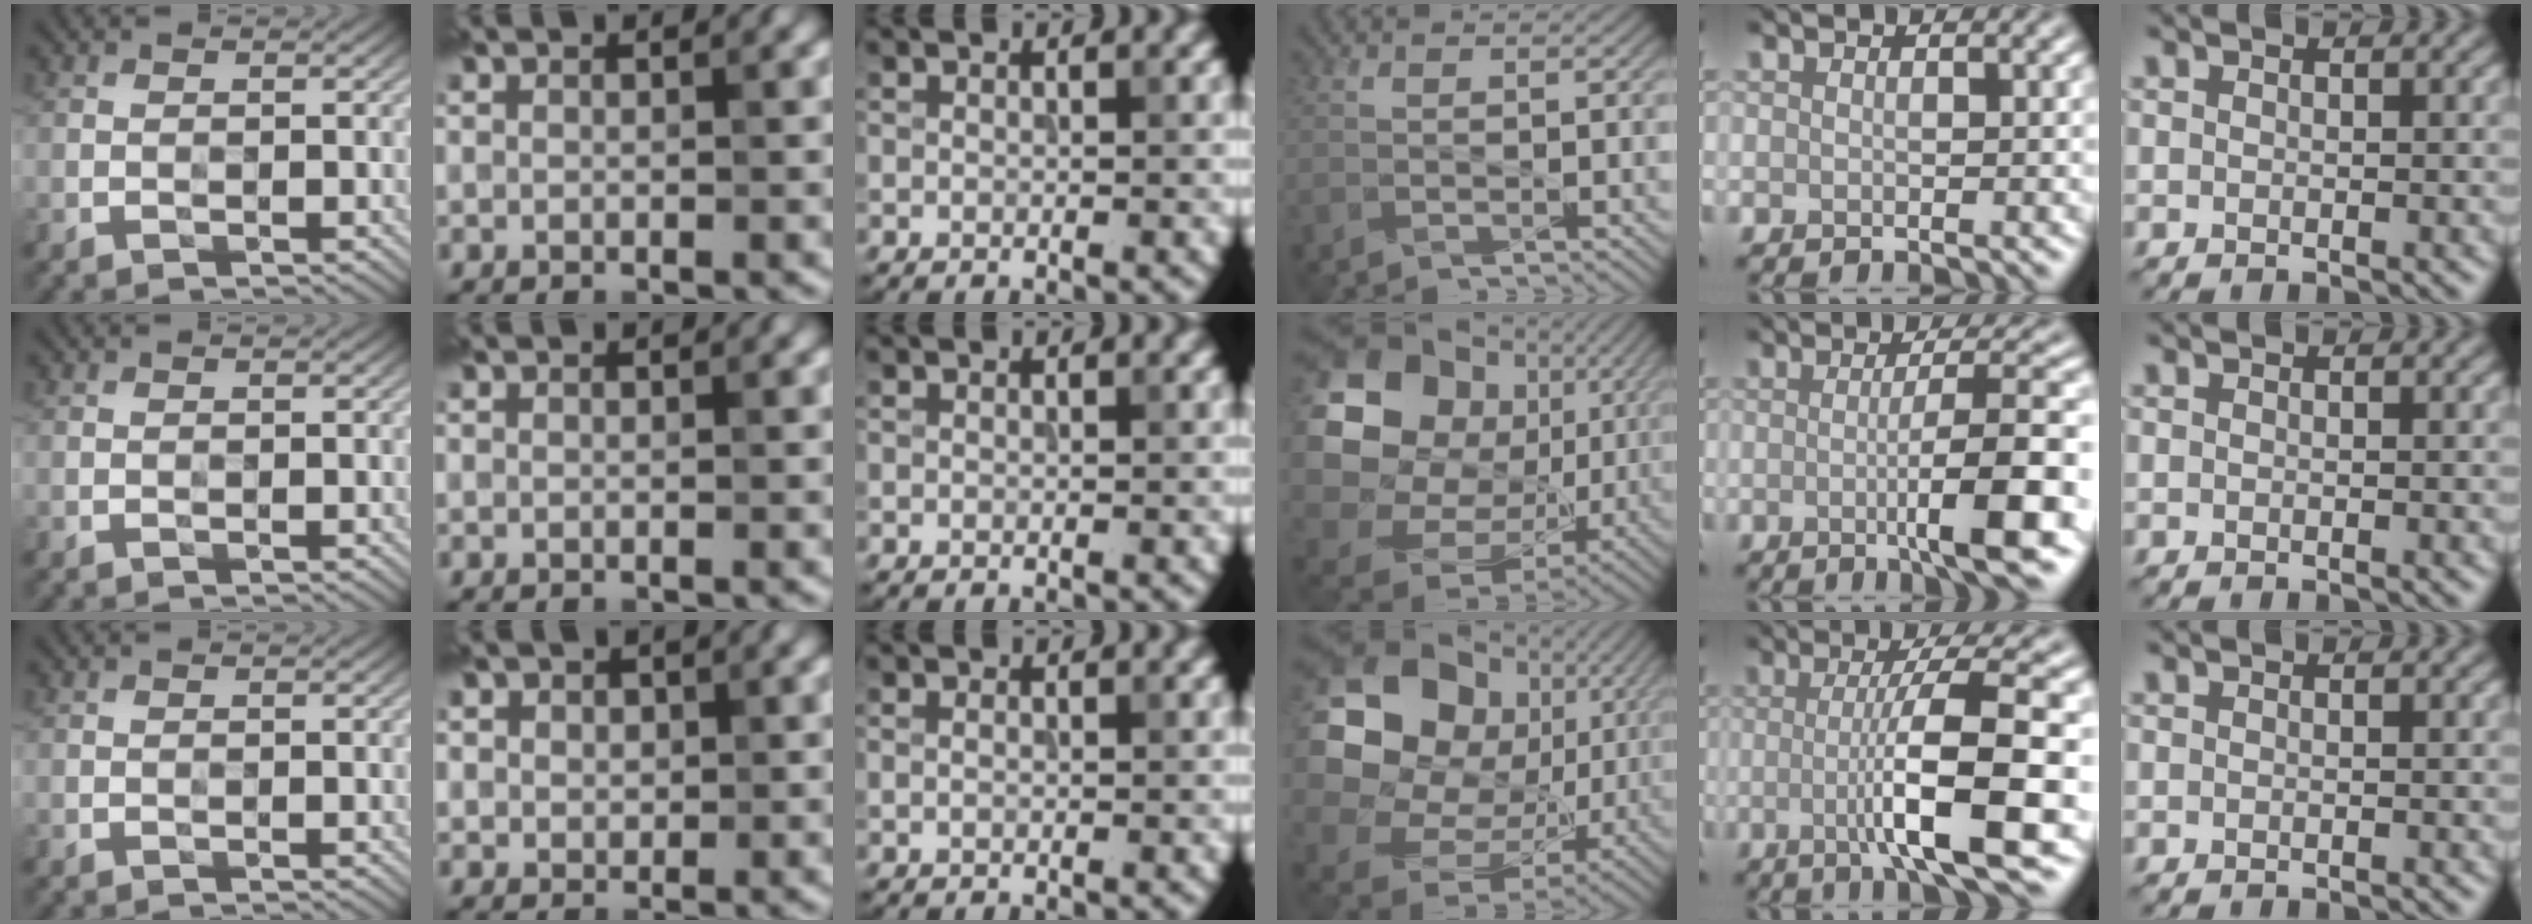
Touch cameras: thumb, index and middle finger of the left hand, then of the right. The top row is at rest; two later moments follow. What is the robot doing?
{"motion": "wipe", "object": "compact mirror"}